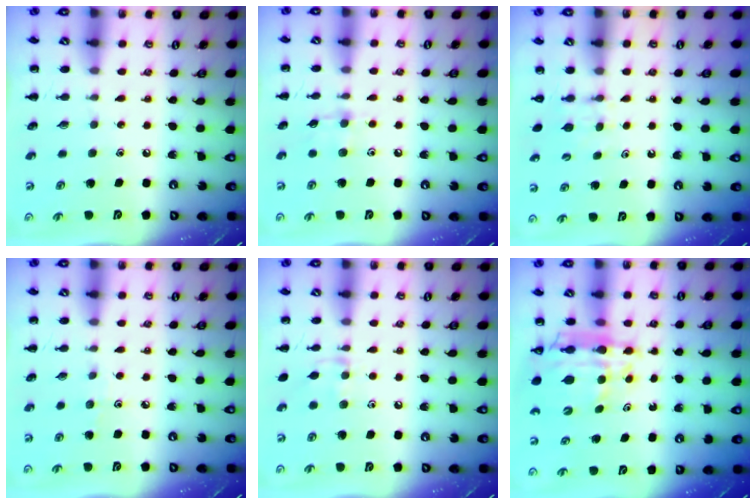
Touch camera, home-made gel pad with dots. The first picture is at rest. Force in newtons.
{"total": 4.4, "press": 4.1, "slide": 1.4}
{"total": 4.1, "press": 3.9, "slide": 1.3}
{"total": 2.9, "press": 2.7, "slide": 1.2}
{"total": 4.7, "press": 4.5, "slide": 1.2}
{"total": 12.1, "press": 11.7, "slide": 3.3}